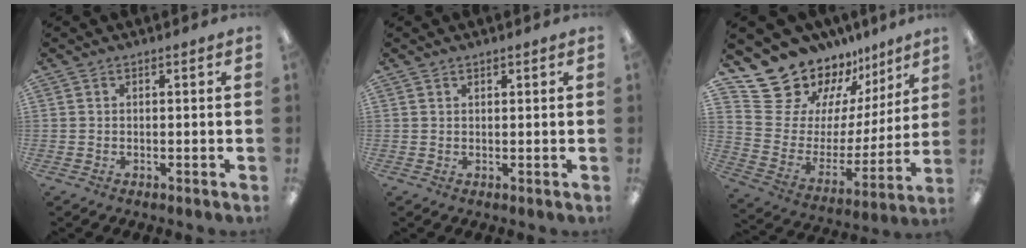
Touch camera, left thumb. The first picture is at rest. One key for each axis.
{"total": 0.9, "fx": 0.8, "fy": 0.3, "fz": 0.1, "tx": -0.003, "ty": 0.000, "tz": 0.016}
{"total": 16.7, "fx": 14.9, "fy": 7.2, "fz": 1.7, "tx": -0.064, "ty": -0.137, "tz": 0.278}